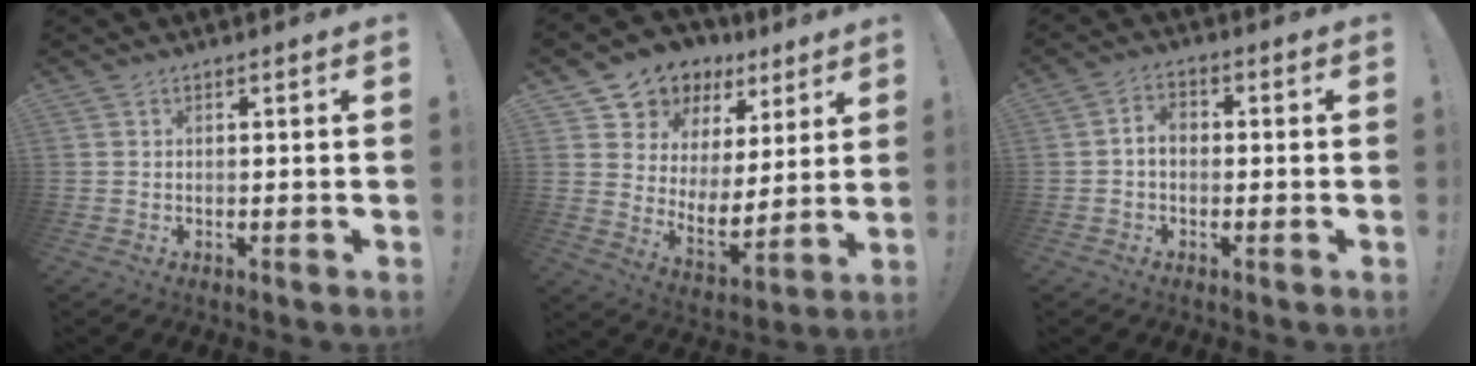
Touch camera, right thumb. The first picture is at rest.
{"total": 9.0, "force": [6.2, 6.3, 1.5], "torque": [-0.032, -0.067, 0.123]}
{"total": 4.4, "force": [-0.3, 2.9, 3.3], "torque": [-0.051, 0.007, -0.005]}